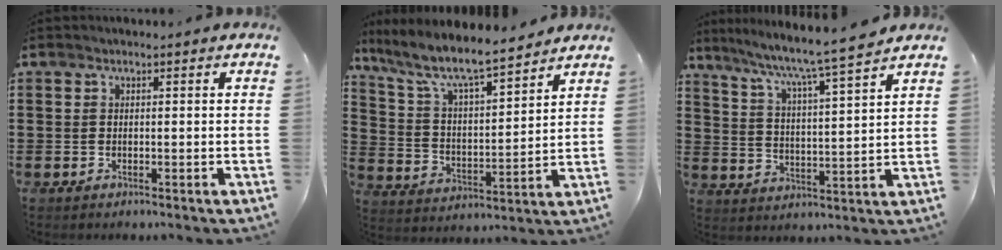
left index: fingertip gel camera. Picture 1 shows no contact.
{"total": 8.4, "force": [7.0, 1.3, 4.4], "torque": [-0.117, -0.046, 0.115]}
{"total": 6.0, "force": [5.2, -0.7, 3.0], "torque": [-0.080, -0.042, 0.079]}